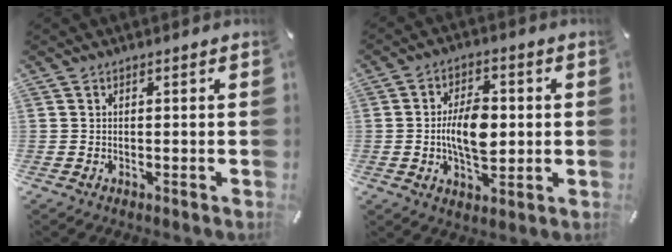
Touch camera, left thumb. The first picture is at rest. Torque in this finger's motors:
{"motor_torque": [0.70, 0.71, 0.43, 0.13, 0.11]}